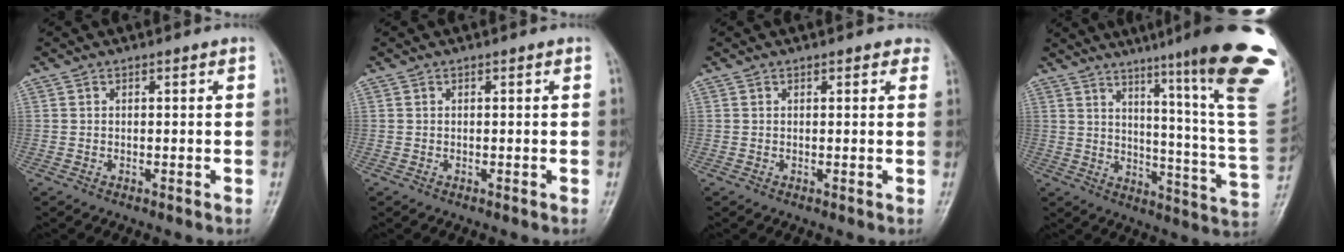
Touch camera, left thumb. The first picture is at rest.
{"total": 0.0}
{"total": 1.7, "force": [1.2, 0.9, 0.8], "torque": [0.010, 0.000, 0.007]}
{"total": 26.4, "force": [16.2, 1.3, 20.8], "torque": [-0.234, -0.098, 0.214]}